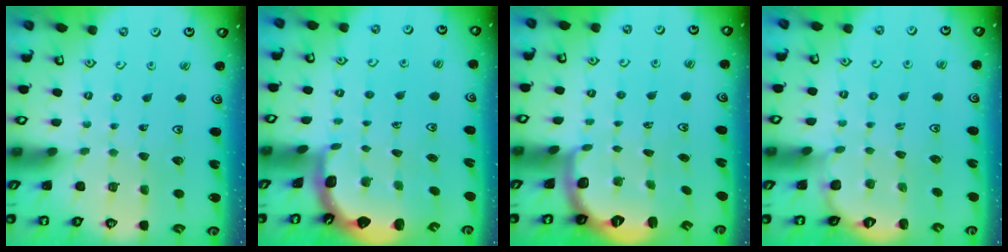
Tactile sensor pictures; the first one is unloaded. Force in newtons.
{"total": 2.4, "press": 1.7, "slide": 1.7}
{"total": 2.6, "press": 1.6, "slide": 2.1}
{"total": 2.9, "press": 2.8, "slide": 0.9}